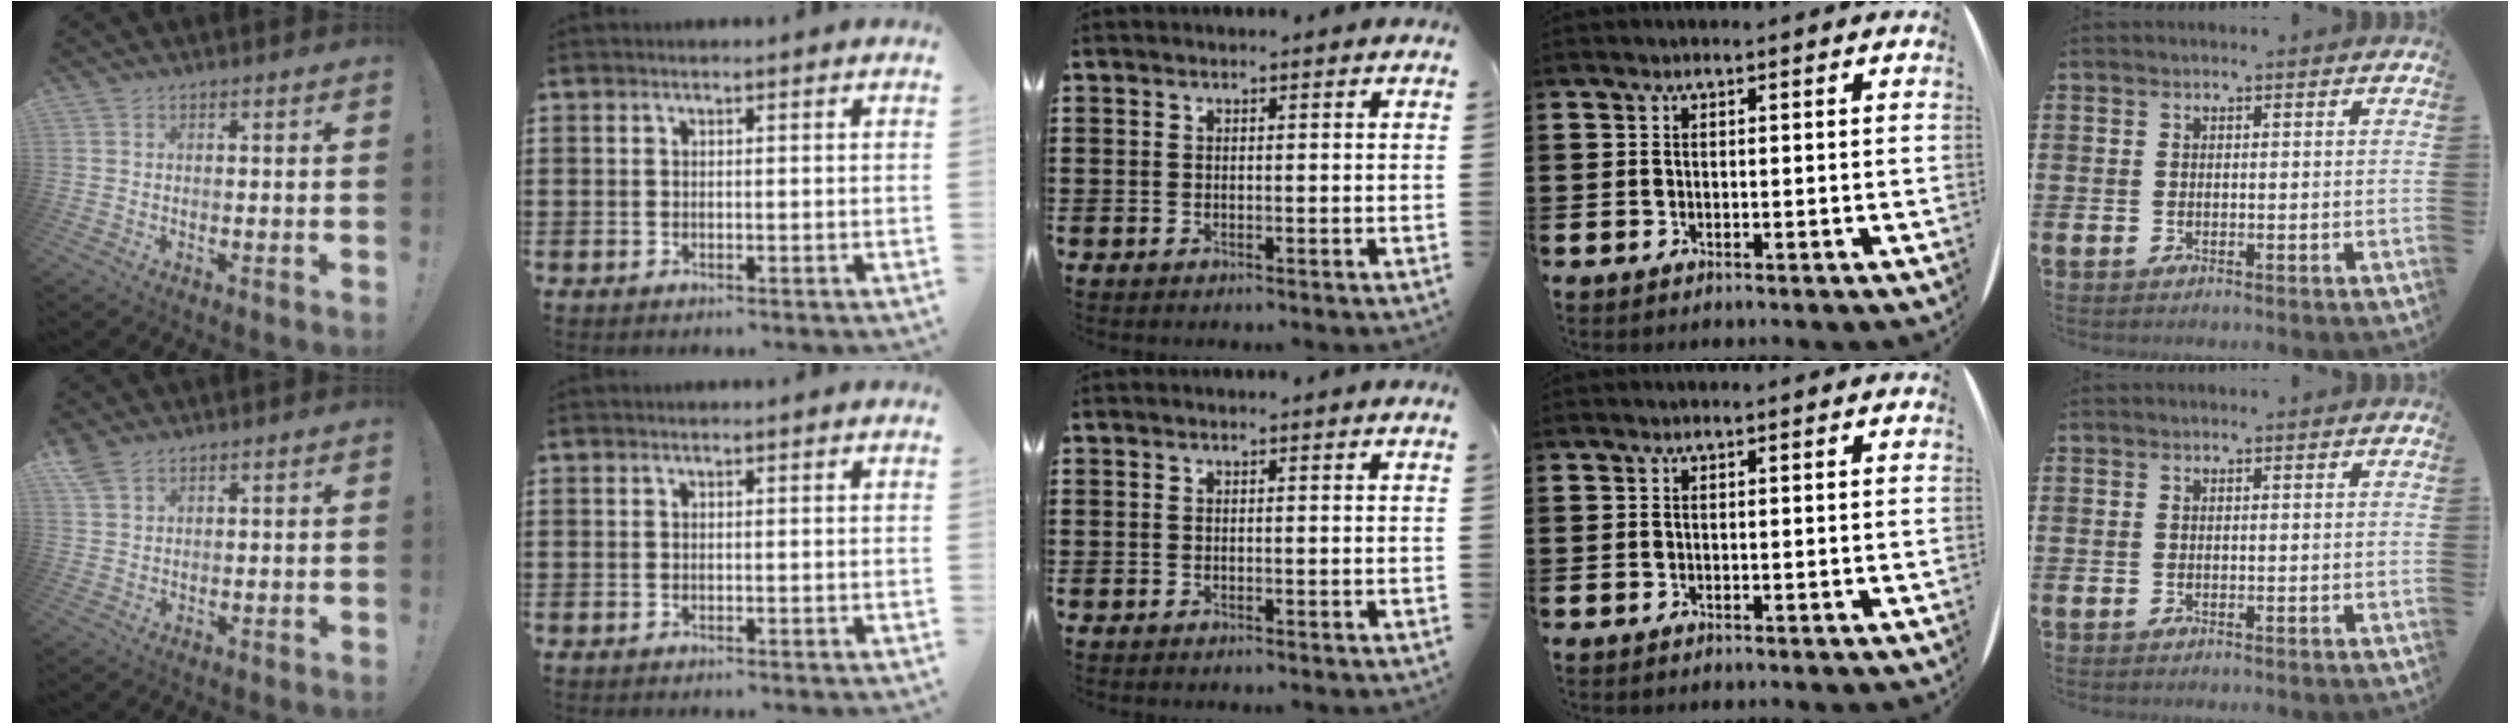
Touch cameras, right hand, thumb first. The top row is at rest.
{"thumb": {"total": 4.0, "force": [2.9, 1.9, 1.9], "torque": [-0.036, -0.011, 0.057]}}